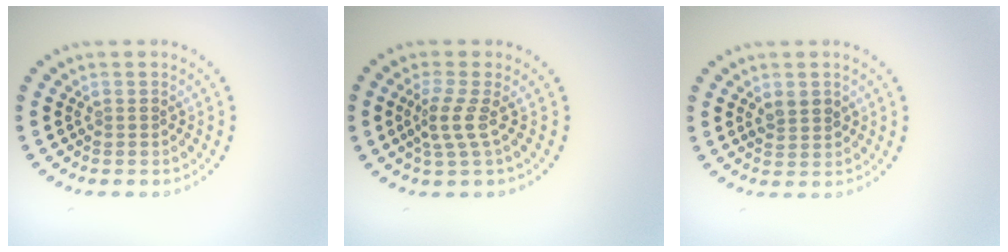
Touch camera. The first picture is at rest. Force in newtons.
{"total": 2.3, "press": 1.5, "slide": 1.6}
{"total": 1.7, "press": 1.6, "slide": 0.3}